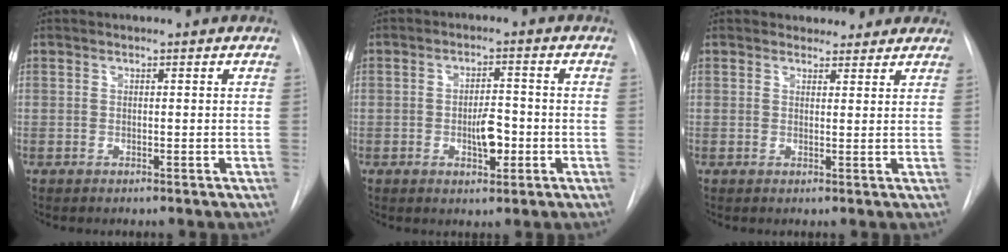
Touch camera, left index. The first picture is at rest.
{"total": 4.8, "force": [-1.5, 2.0, 4.1], "torque": [-0.063, 0.001, -0.020]}
{"total": 4.3, "force": [3.7, 2.1, 0.1], "torque": [0.012, 0.001, 0.034]}